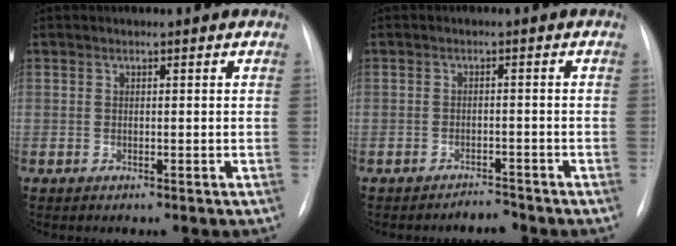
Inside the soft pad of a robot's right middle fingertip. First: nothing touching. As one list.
[{"total": 1.9, "force": [-1.8, 0.3, -0.3], "torque": [0.008, -0.003, -0.025]}]